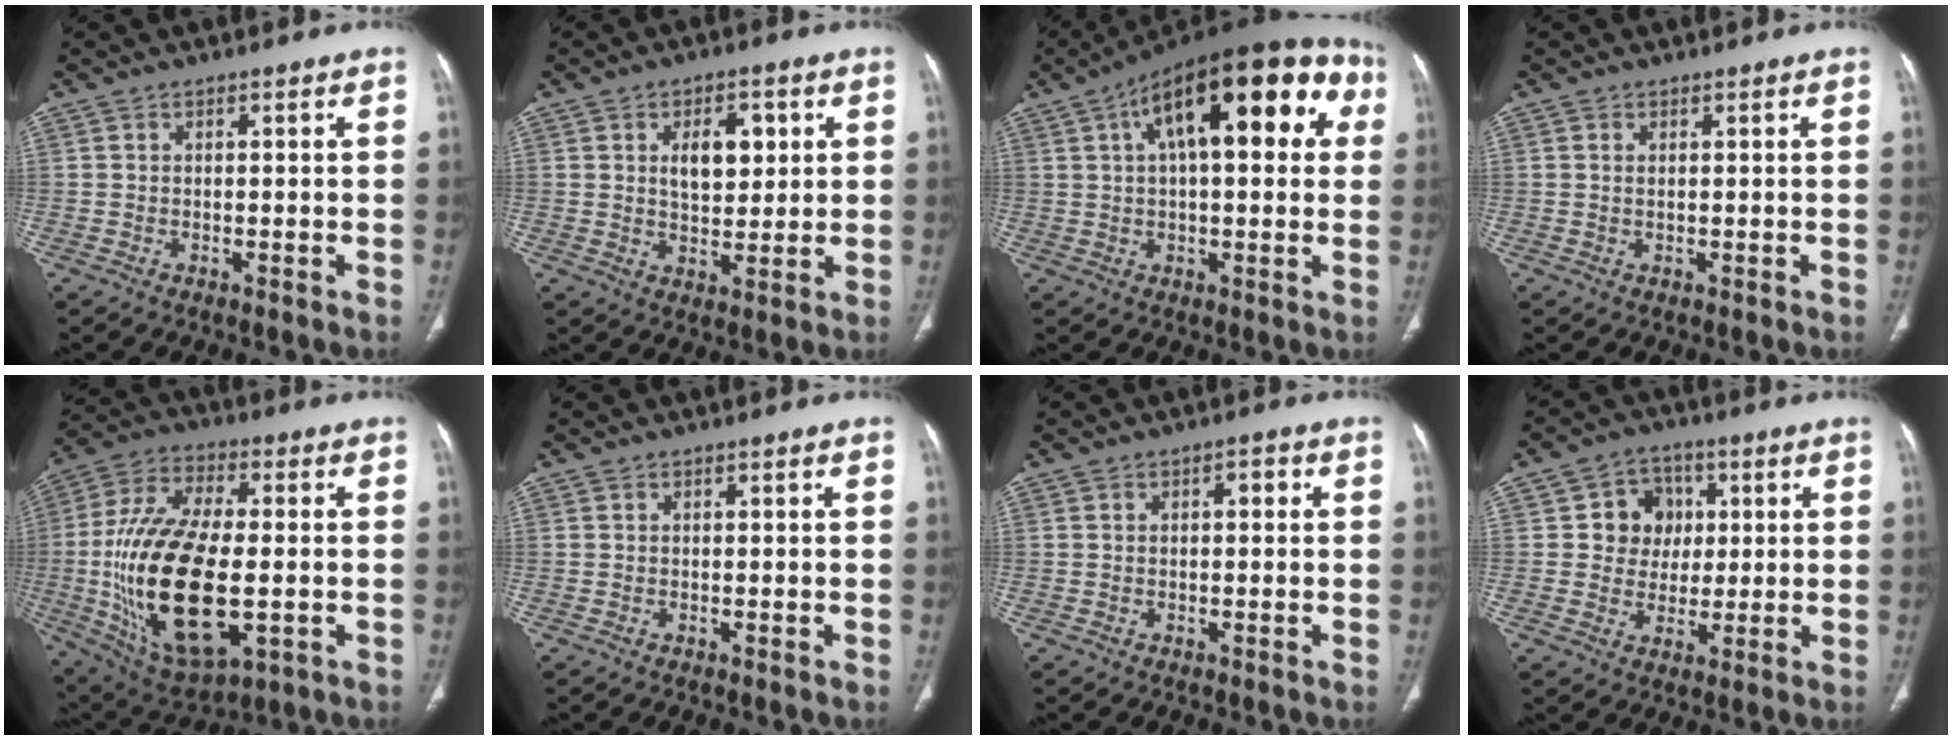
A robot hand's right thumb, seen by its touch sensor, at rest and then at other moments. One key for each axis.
{"total": 7.9, "fx": 2.2, "fy": 4.6, "fz": 6.0, "tx": -0.068, "ty": -0.009, "tz": 0.039}
{"total": 25.0, "fx": 7.8, "fy": 10.4, "fz": 21.3, "tx": -0.292, "ty": 0.043, "tz": 0.110}
{"total": 0.6, "fx": 0.2, "fy": 0.2, "fz": 0.5, "tx": -0.015, "ty": 0.004, "tz": 0.006}
{"total": 26.2, "fx": -3.2, "fy": 12.5, "fz": 22.8, "tx": -0.455, "ty": -0.005, "tz": -0.037}
{"total": 0.0}
{"total": 1.9, "fx": 0.3, "fy": 1.0, "fz": 1.6, "tx": -0.020, "ty": 0.008, "tz": 0.002}
{"total": 8.2, "fx": 1.5, "fy": 7.5, "fz": 2.9, "tx": 0.002, "ty": 0.005, "tz": 0.021}